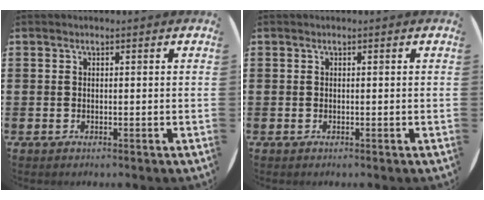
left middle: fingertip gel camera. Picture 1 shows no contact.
{"total": 0.0}